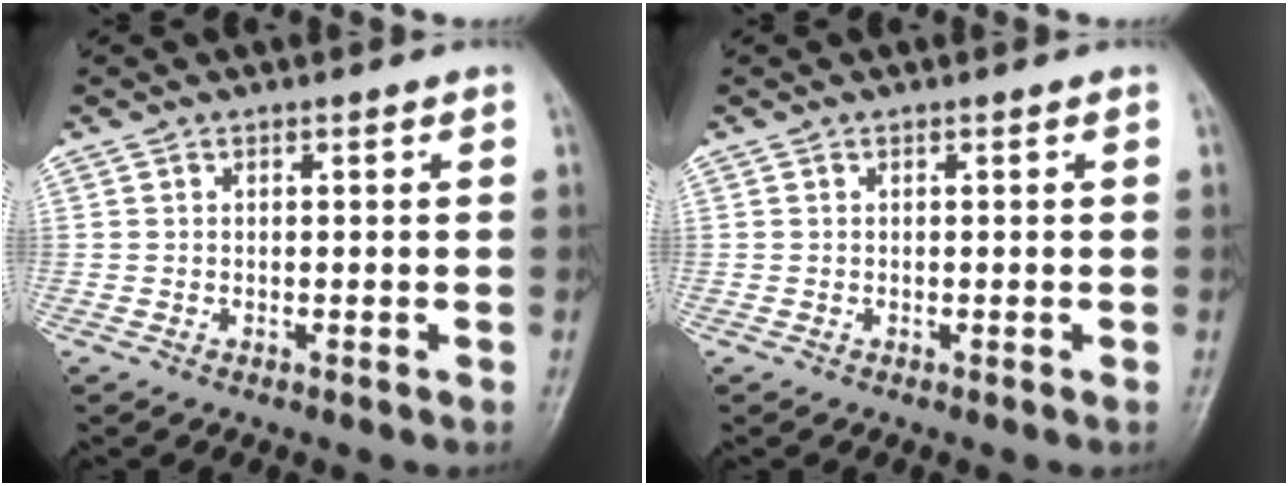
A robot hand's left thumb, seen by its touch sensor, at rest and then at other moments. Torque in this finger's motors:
{"motor_torque": [0.00, 0.00, -0.08, -0.08, 0.00]}